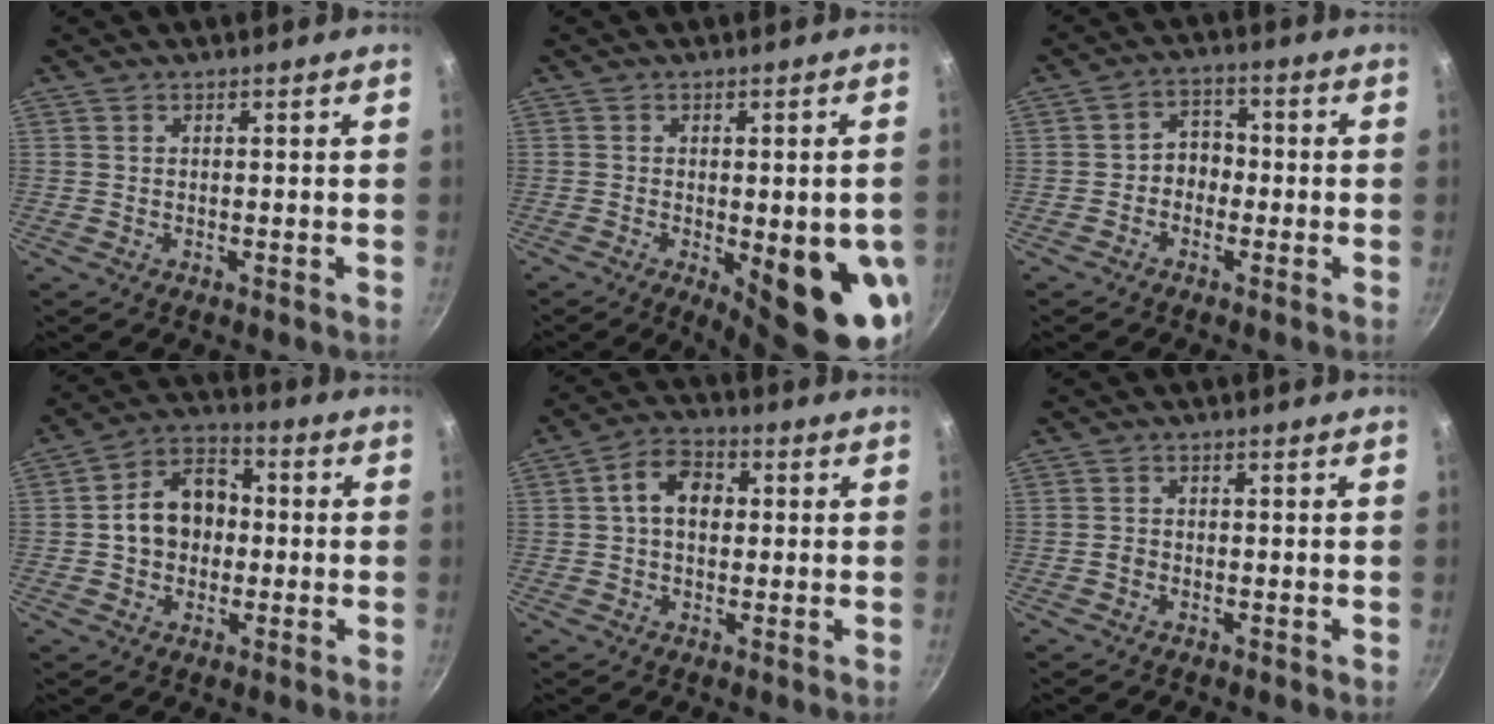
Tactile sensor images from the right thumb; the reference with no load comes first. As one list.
[{"total": 15.6, "force": [-3.6, 5.1, 14.2], "torque": [-0.154, -0.007, -0.035]}, {"total": 4.7, "force": [-1.1, 3.8, 2.5], "torque": [-0.005, 0.023, -0.027]}, {"total": 11.3, "force": [-0.1, 8.8, 7.1], "torque": [-0.081, 0.028, -0.016]}, {"total": 7.9, "force": [1.0, 5.6, 5.5], "torque": [-0.071, 0.017, 0.005]}, {"total": 1.3, "force": [-0.5, 1.1, 0.5], "torque": [-0.007, 0.006, -0.008]}]